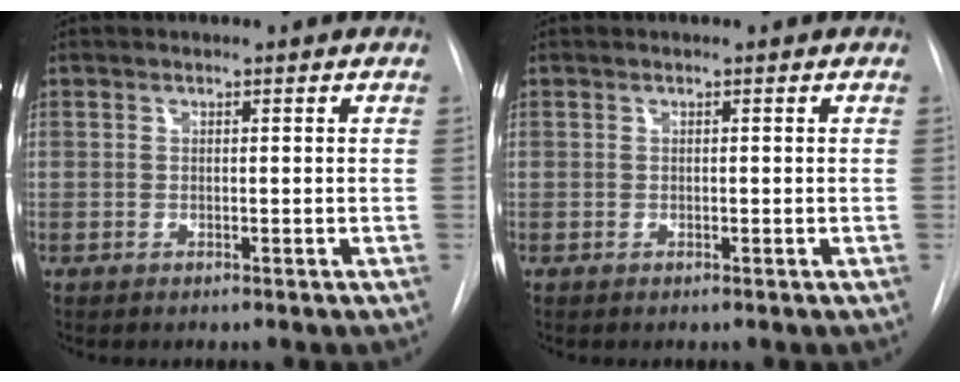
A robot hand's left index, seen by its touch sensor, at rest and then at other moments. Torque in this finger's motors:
{"motor_torque": [-0.24, 0.27, -0.07, -0.01]}